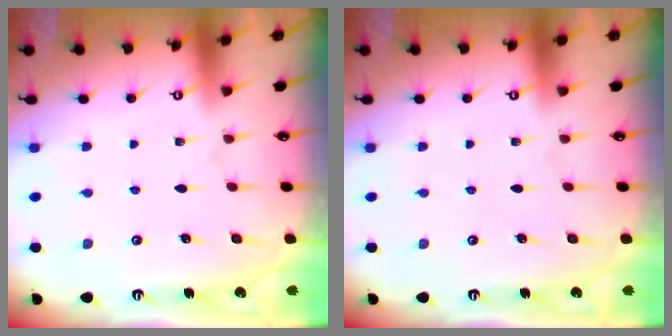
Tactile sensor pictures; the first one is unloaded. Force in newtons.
{"total": 0.0}